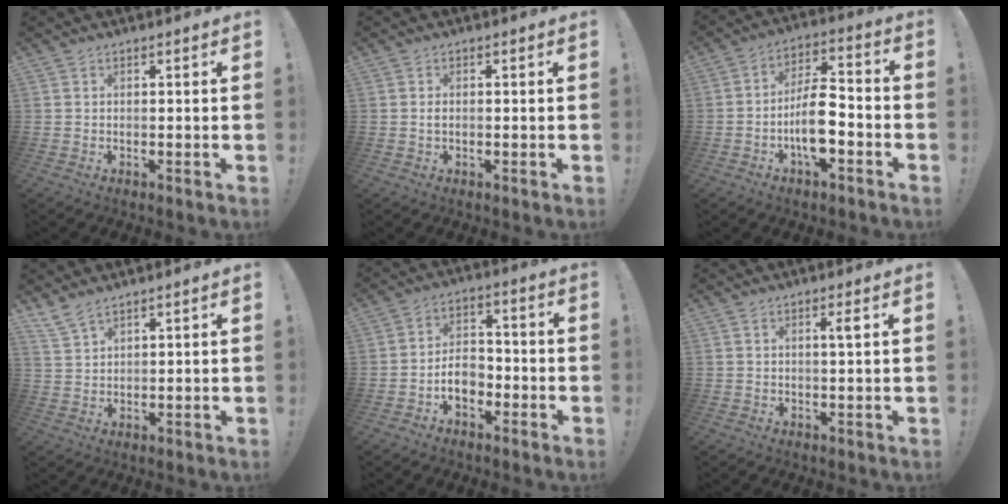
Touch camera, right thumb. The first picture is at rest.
{"total": 0.8, "force": [-0.2, 0.5, 0.6], "torque": [-0.015, 0.003, -0.004]}
{"total": 12.0, "force": [-4.2, 6.2, 9.3], "torque": [-0.166, 0.021, -0.074]}
{"total": 4.6, "force": [3.9, 1.0, 2.1], "torque": [-0.049, -0.022, 0.075]}
{"total": 8.3, "force": [-3.3, 5.6, 5.2], "torque": [-0.094, 0.017, -0.057]}
{"total": 2.3, "force": [0.8, -0.2, 2.2], "torque": [-0.036, -0.002, 0.007]}